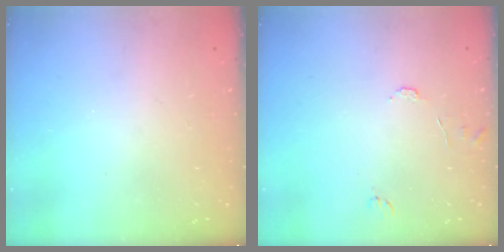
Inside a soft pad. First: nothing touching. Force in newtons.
{"total": 7.2, "press": 7.1, "slide": 0.7}